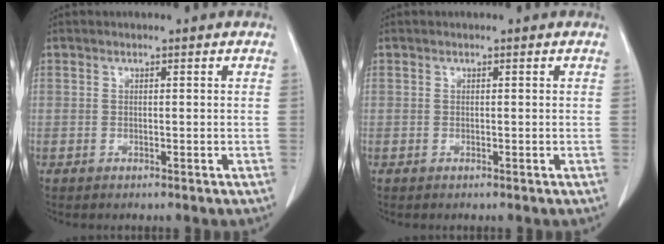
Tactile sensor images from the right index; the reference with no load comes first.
{"total": 0.0}